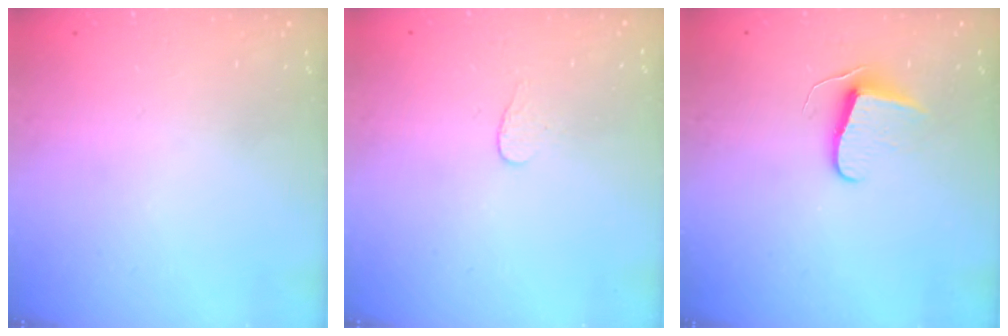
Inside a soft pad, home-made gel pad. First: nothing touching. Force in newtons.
{"total": 2.7, "press": 2.7, "slide": 0.3}
{"total": 7.5, "press": 7.4, "slide": 0.6}